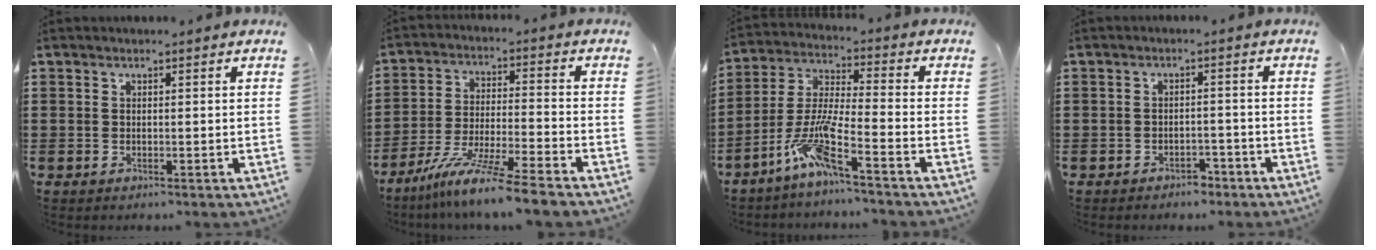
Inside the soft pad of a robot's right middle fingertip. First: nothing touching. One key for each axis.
{"total": 9.8, "fx": -8.2, "fy": -0.8, "fz": 5.2, "tx": -0.107, "ty": -0.009, "tz": -0.164}
{"total": 8.8, "fx": -5.9, "fy": 0.7, "fz": 6.5, "tx": -0.146, "ty": -0.011, "tz": -0.116}
{"total": 2.0, "fx": -1.9, "fy": 0.7, "fz": 0.0, "tx": -0.007, "ty": 0.004, "tz": -0.042}